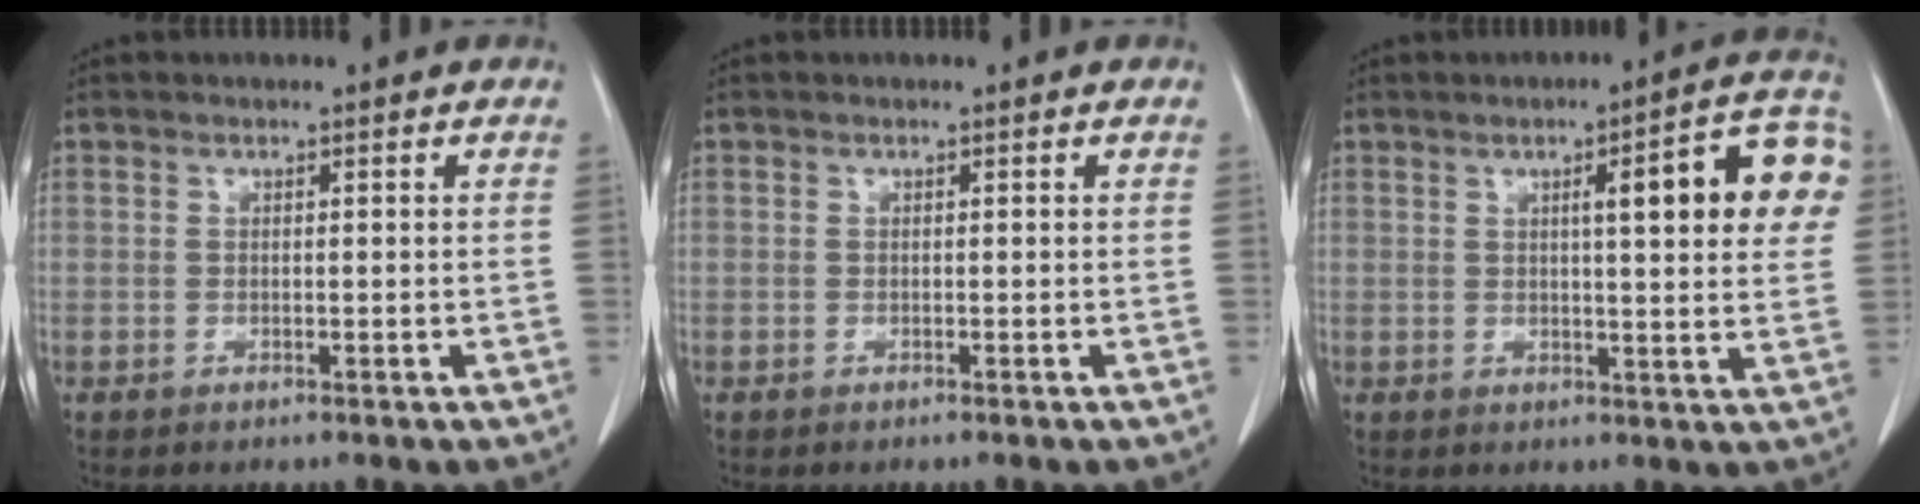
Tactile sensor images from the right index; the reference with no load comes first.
{"total": 0.0}
{"total": 12.1, "force": [3.2, 1.9, 11.5], "torque": [-0.137, 0.023, 0.031]}